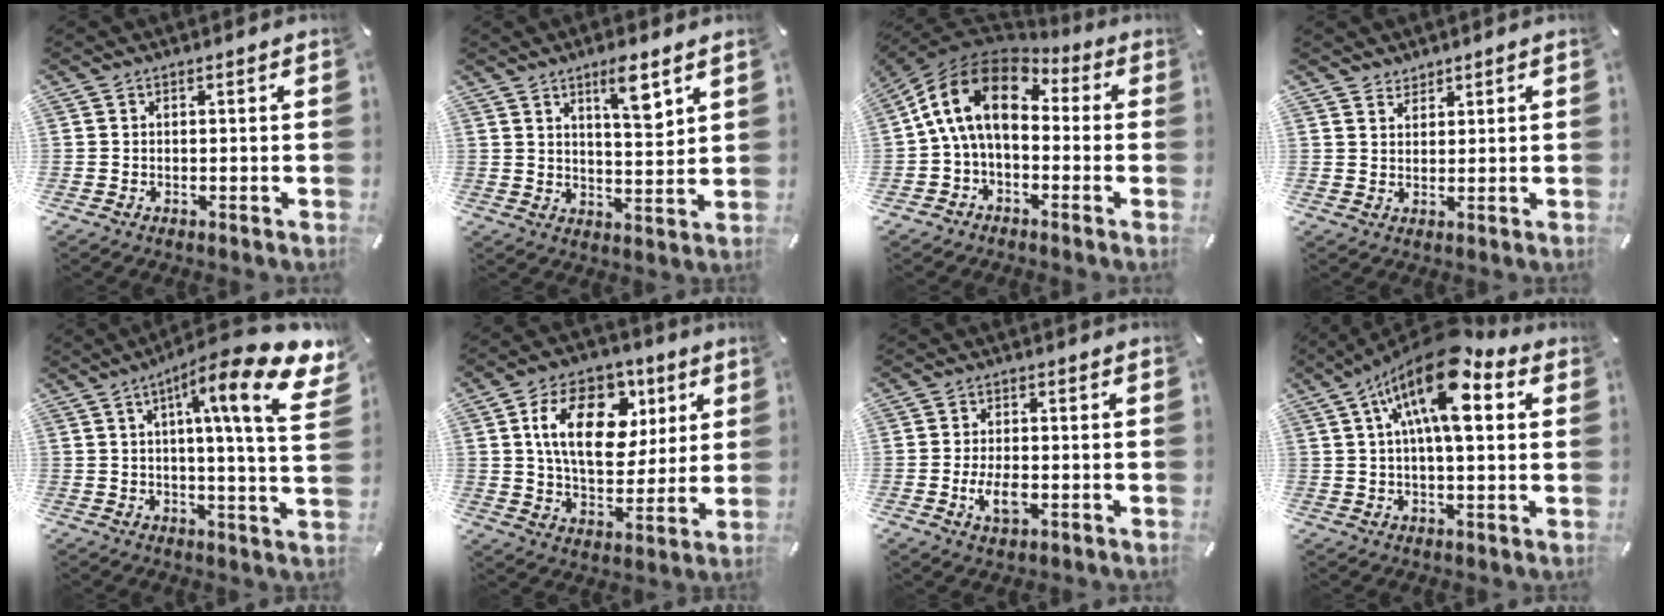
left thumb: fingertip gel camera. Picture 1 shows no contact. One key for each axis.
{"total": 8.1, "fx": 5.4, "fy": 1.7, "fz": 5.7, "tx": -0.086, "ty": -0.035, "tz": 0.085}
{"total": 15.0, "fx": 1.2, "fy": 9.8, "fz": 11.4, "tx": -0.232, "ty": 0.018, "tz": 0.014}
{"total": 2.8, "fx": 2.2, "fy": 1.6, "fz": -0.3, "tx": 0.011, "ty": -0.009, "tz": 0.042}
{"total": 20.4, "fx": 8.3, "fy": 2.8, "fz": 18.4, "tx": -0.278, "ty": -0.049, "tz": 0.110}
{"total": 18.1, "fx": 5.7, "fy": 11.9, "fz": 12.4, "tx": -0.206, "ty": 0.007, "tz": 0.100}
{"total": 5.4, "fx": -1.4, "fy": 2.8, "fz": 4.4, "tx": -0.101, "ty": -0.001, "tz": -0.028}
{"total": 16.9, "fx": 7.1, "fy": 6.4, "fz": 14.0, "tx": -0.245, "ty": -0.025, "tz": 0.113}